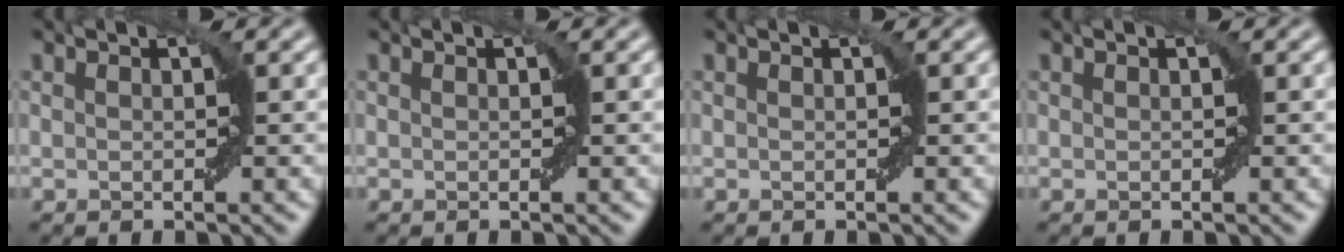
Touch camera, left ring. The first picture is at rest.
{"total": 0.0}
{"total": 0.0}
{"total": 0.0}